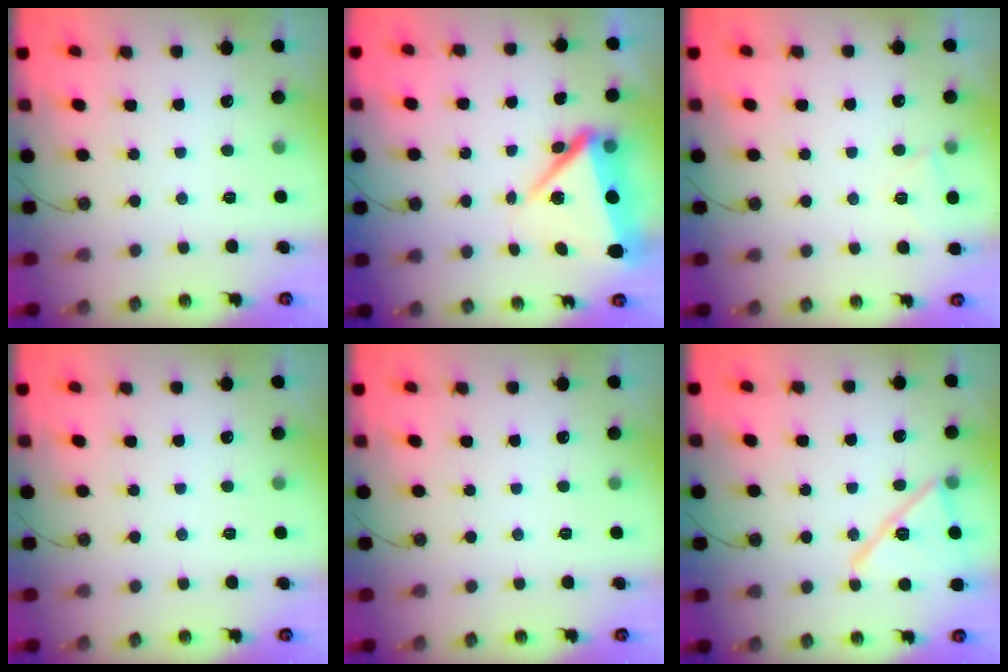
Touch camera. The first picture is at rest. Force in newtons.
{"total": 12.3, "press": 6.8, "slide": 10.2}
{"total": 3.4, "press": 3.4, "slide": 0.5}
{"total": 0.0}
{"total": 0.0}
{"total": 14.7, "press": 14.7, "slide": 0.9}